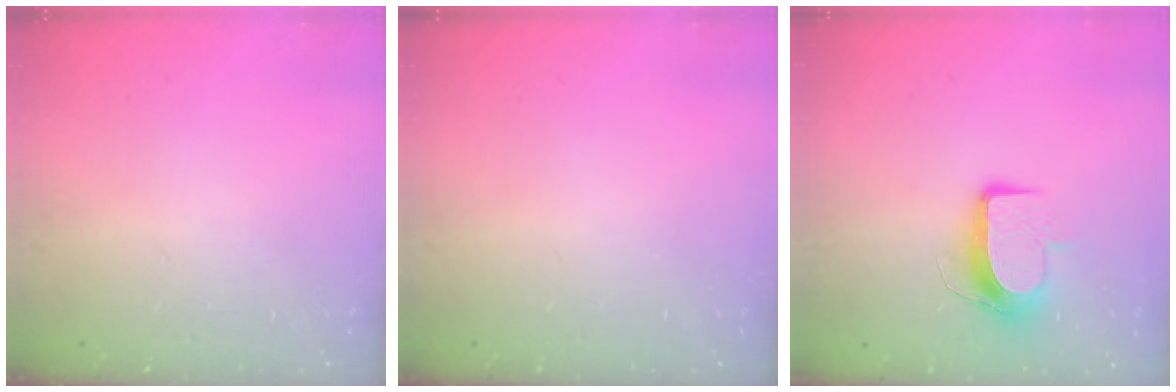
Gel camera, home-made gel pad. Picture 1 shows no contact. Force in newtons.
{"total": 0.0}
{"total": 9.8, "press": 9.8, "slide": 0.3}